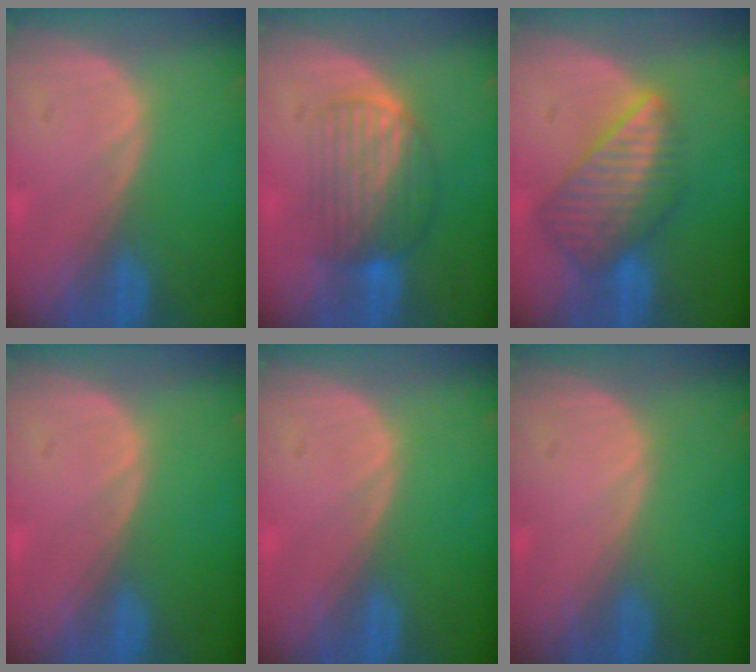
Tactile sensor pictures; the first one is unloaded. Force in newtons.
{"total": 6.8, "press": 6.5, "slide": 2.0}
{"total": 8.4, "press": 7.5, "slide": 3.8}
{"total": 0.0}
{"total": 0.0}
{"total": 0.0}